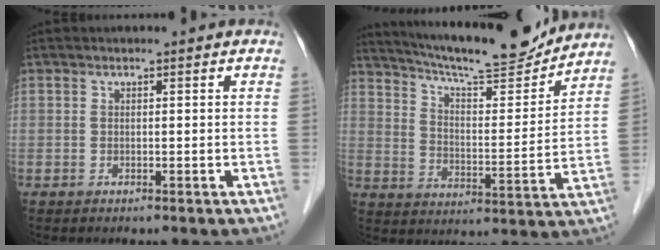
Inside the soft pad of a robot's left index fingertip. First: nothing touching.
{"total": 17.4, "force": [16.1, 1.6, 6.5], "torque": [-0.112, -0.008, 0.241]}